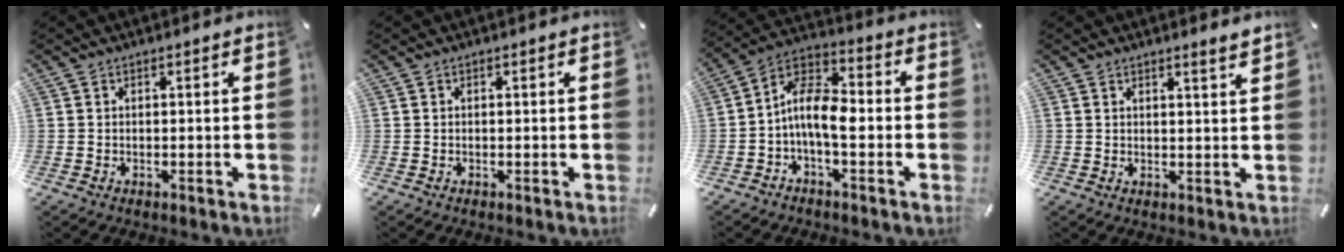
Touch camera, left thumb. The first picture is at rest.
{"total": 0.0}
{"total": 9.3, "force": [-2.4, 4.3, 7.8], "torque": [-0.165, -0.002, -0.045]}
{"total": 2.4, "force": [2.2, -0.4, 0.9], "torque": [-0.012, -0.019, 0.038]}